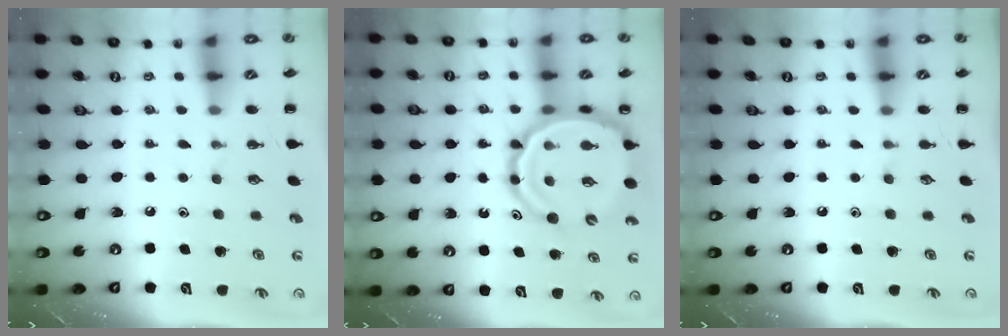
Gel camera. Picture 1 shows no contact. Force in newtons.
{"total": 15.9, "press": 15.4, "slide": 3.9}
{"total": 0.0}